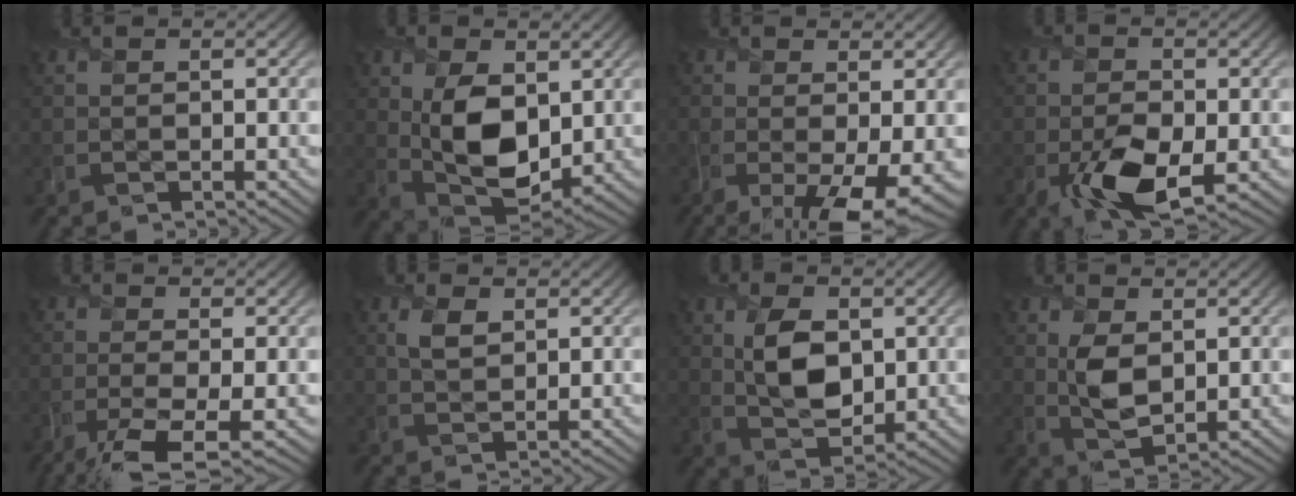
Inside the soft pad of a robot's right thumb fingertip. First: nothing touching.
{"total": 9.1, "force": [1.4, 5.8, 6.9], "torque": [-0.148, -0.011, 0.030]}
{"total": 7.7, "force": [-2.5, 2.5, 6.9], "torque": [-0.120, -0.018, -0.035]}
{"total": 7.1, "force": [-2.6, 4.0, 5.3], "torque": [-0.112, -0.025, -0.045]}
{"total": 5.7, "force": [-3.2, 1.1, 4.6], "torque": [-0.072, -0.007, -0.063]}
{"total": 2.7, "force": [1.3, 1.5, 1.9], "torque": [-0.047, 0.000, 0.026]}
{"total": 6.8, "force": [1.5, 4.3, 5.1], "torque": [-0.099, -0.002, 0.031]}
{"total": 4.7, "force": [0.8, 2.9, 3.6], "torque": [-0.080, -0.007, 0.023]}